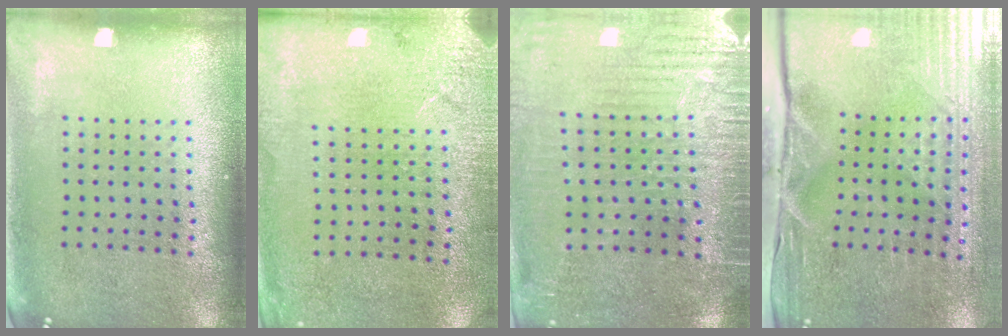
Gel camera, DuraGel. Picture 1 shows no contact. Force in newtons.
{"total": 2.6, "press": 2.4, "slide": 0.9}
{"total": 3.5, "press": 3.3, "slide": 1.2}
{"total": 4.8, "press": 4.3, "slide": 2.2}